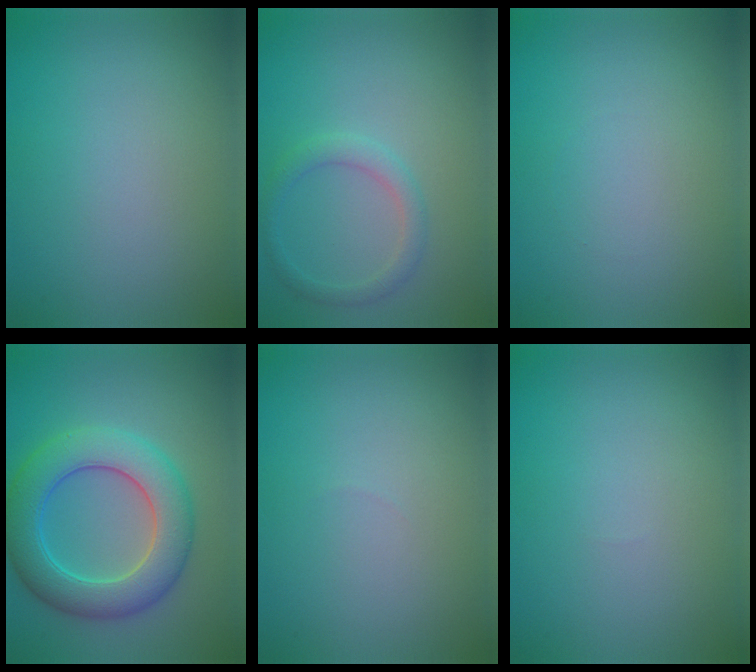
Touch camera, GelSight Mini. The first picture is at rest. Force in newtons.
{"total": 2.0, "press": 2.0, "slide": 0.1}
{"total": 0.0}
{"total": 7.3, "press": 7.3, "slide": 0.2}
{"total": 0.0}
{"total": 0.0}